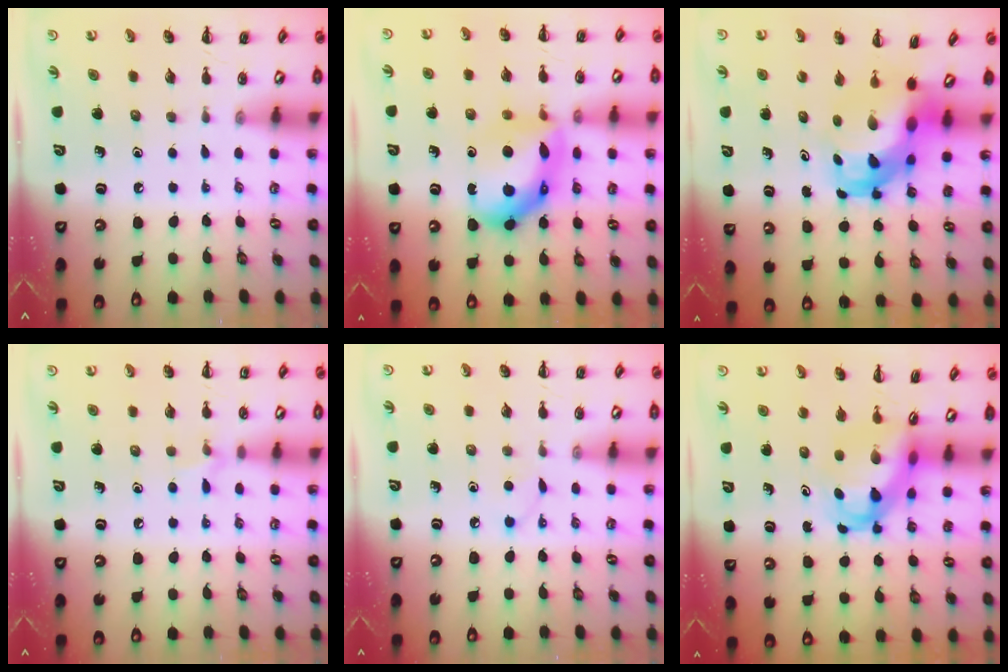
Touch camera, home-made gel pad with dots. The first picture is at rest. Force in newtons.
{"total": 15.3, "press": 15.3, "slide": 0.9}
{"total": 7.1, "press": 6.9, "slide": 1.9}
{"total": 5.8, "press": 5.5, "slide": 1.7}
{"total": 2.9, "press": 2.7, "slide": 0.9}
{"total": 4.3, "press": 4.1, "slide": 1.1}